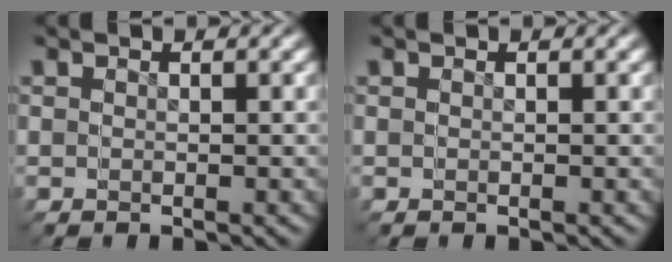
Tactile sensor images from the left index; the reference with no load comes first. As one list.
[{"total": 0.0}]